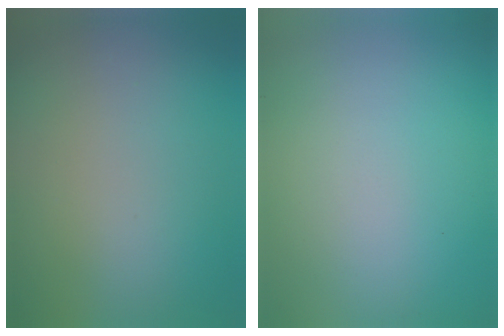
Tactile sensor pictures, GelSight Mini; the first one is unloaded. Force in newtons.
{"total": 0.0}